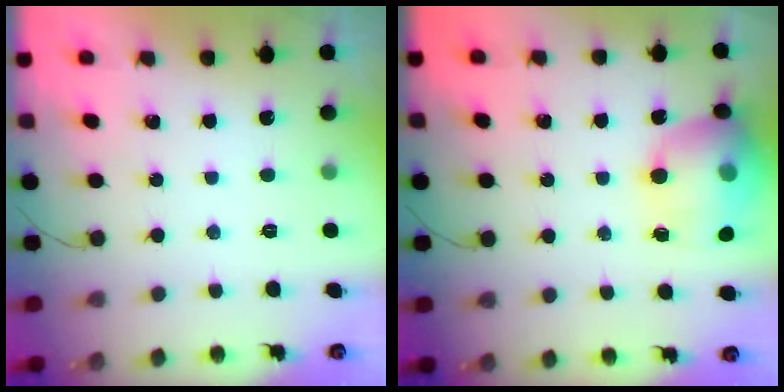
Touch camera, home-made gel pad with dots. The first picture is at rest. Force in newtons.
{"total": 17.0, "press": 16.9, "slide": 1.8}